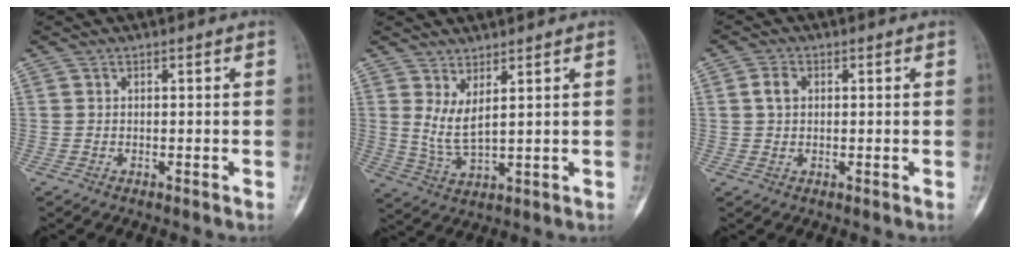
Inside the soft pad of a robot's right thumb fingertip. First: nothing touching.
{"total": 5.3, "force": [2.4, 1.4, 4.5], "torque": [-0.091, -0.033, 0.058]}
{"total": 3.0, "force": [0.6, 2.1, 2.0], "torque": [-0.035, 0.002, 0.012]}